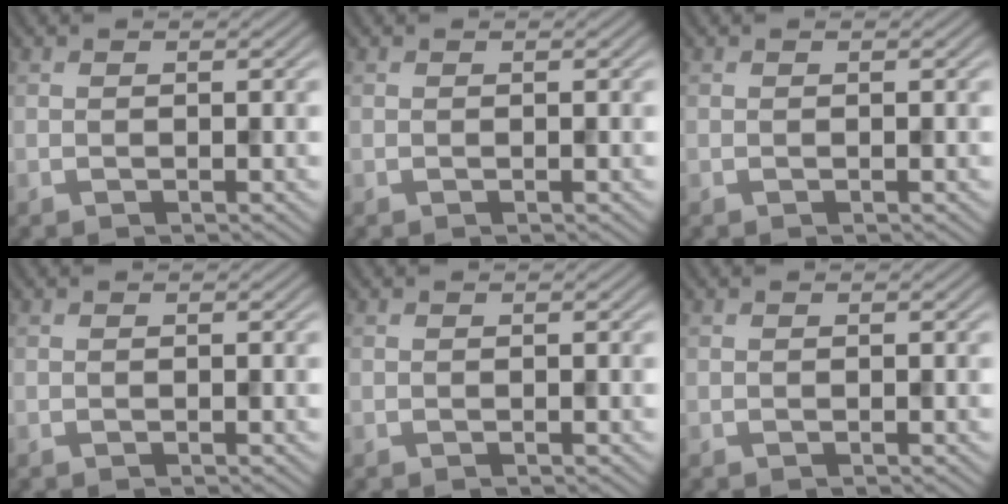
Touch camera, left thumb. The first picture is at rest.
{"total": 0.0}
{"total": 0.0}
{"total": 0.0}
{"total": 0.0}
{"total": 0.0}